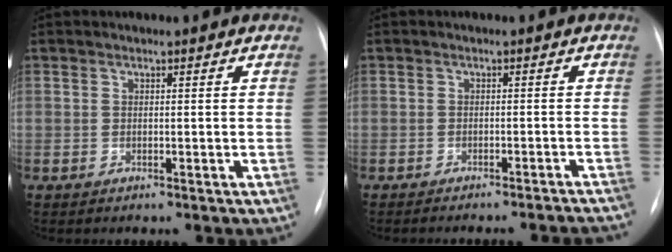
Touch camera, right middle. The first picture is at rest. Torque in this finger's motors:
{"motor_torque": [0.45, -0.45, 0.06, 0.04]}